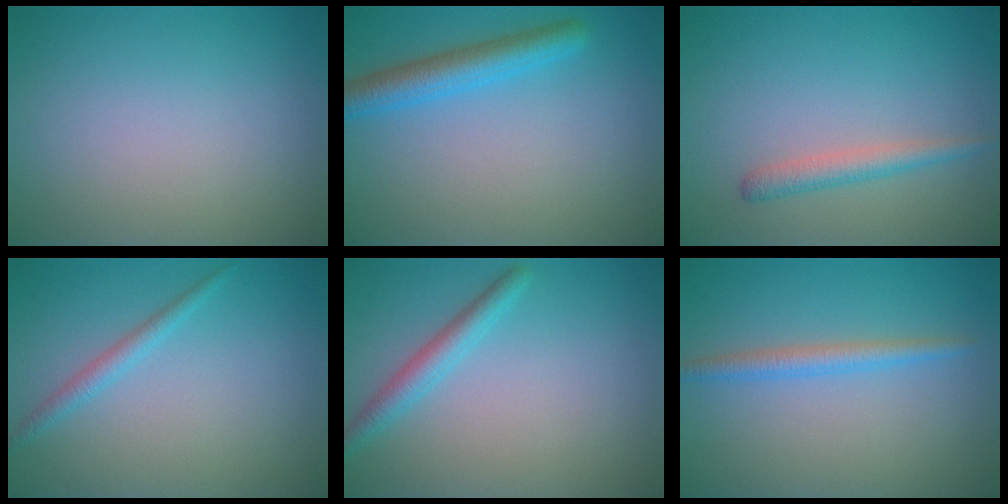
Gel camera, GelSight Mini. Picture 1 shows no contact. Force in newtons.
{"total": 3.7, "press": 3.7, "slide": 0.2}
{"total": 1.9, "press": 1.9, "slide": 0.0}
{"total": 1.5, "press": 1.5, "slide": 0.1}
{"total": 2.3, "press": 2.3, "slide": 0.1}
{"total": 2.1, "press": 2.1, "slide": 0.0}